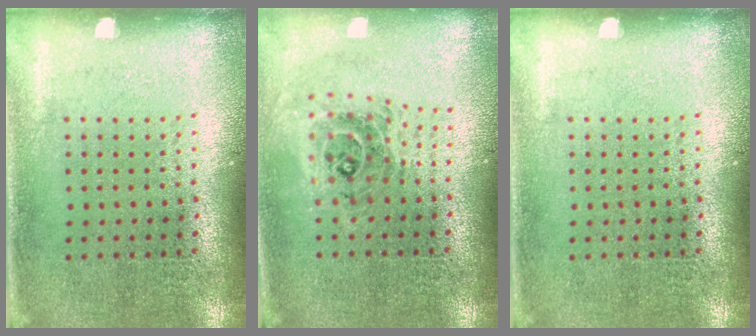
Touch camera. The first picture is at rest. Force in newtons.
{"total": 0.9, "press": 0.9, "slide": 0.1}
{"total": 0.0}